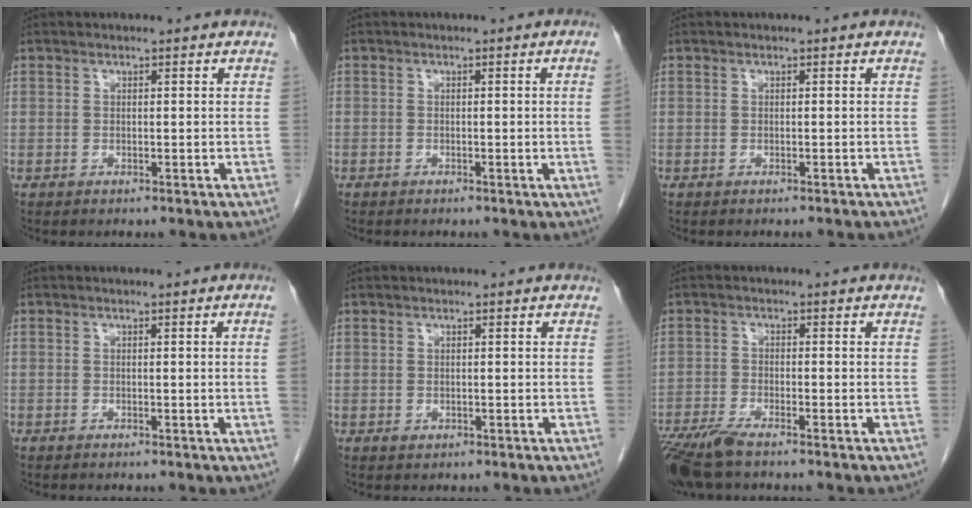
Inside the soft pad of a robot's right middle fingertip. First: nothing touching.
{"total": 1.6, "force": [-0.3, -0.6, 1.4], "torque": [-0.015, 0.000, -0.005]}
{"total": 2.0, "force": [-1.8, 0.2, 0.7], "torque": [-0.013, -0.002, -0.022]}
{"total": 1.1, "force": [-0.2, -0.5, 1.0], "torque": [-0.008, 0.001, -0.004]}
{"total": 0.7, "force": [-0.2, 0.5, 0.3], "torque": [-0.007, 0.000, -0.001]}
{"total": 7.2, "force": [-5.6, 1.3, 4.3], "torque": [-0.085, -0.018, -0.104]}